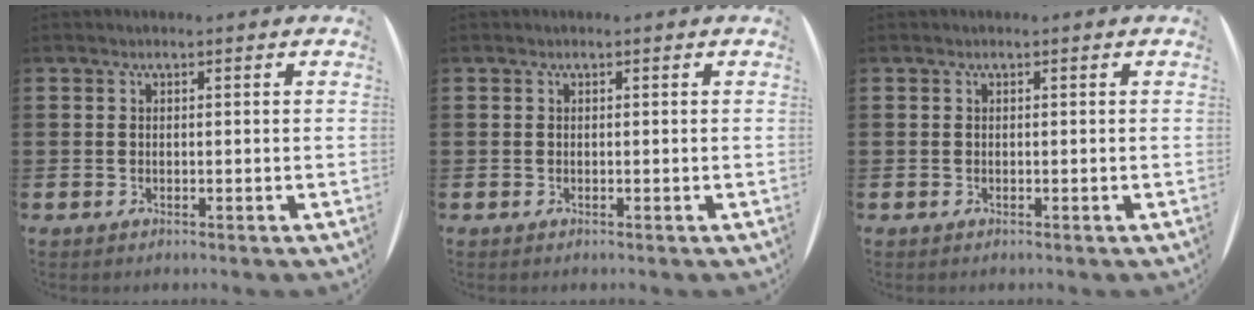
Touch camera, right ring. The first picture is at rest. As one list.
[{"total": 0.0}, {"total": 0.0}]